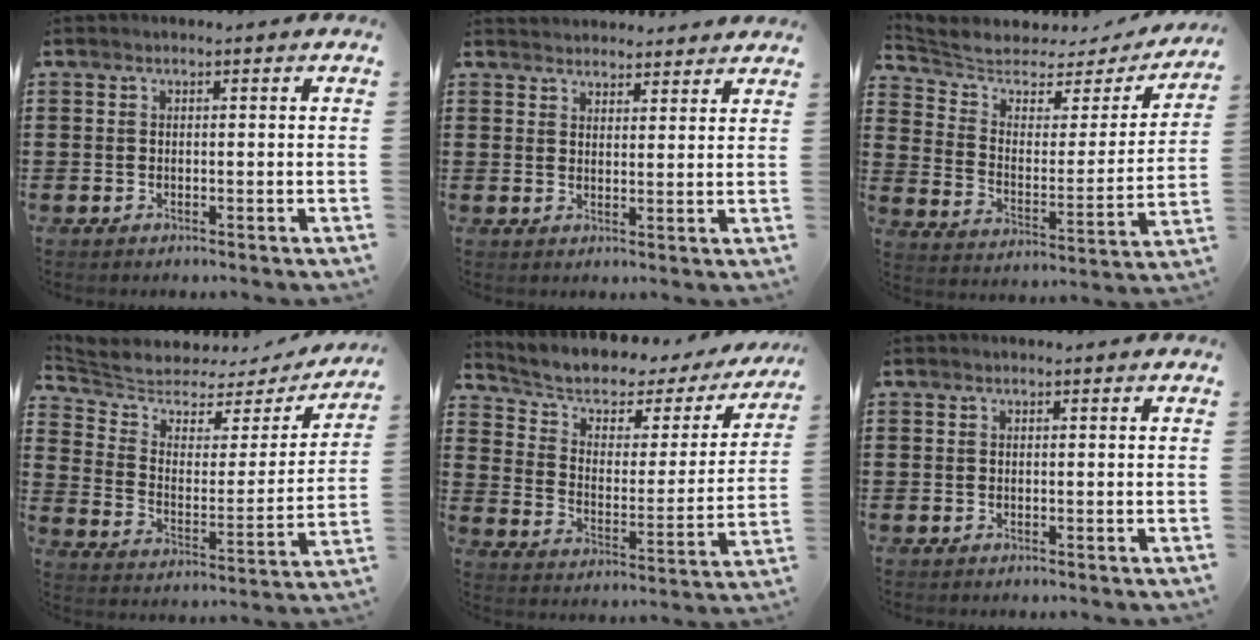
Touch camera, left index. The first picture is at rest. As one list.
[{"total": 2.7, "force": [2.7, 0.3, -0.4], "torque": [-0.001, -0.008, 0.052]}, {"total": 4.7, "force": [4.1, 1.9, 1.5], "torque": [-0.058, -0.032, 0.064]}, {"total": 4.7, "force": [4.3, 1.8, 1.0], "torque": [-0.053, -0.037, 0.067]}, {"total": 4.5, "force": [2.7, 2.6, 2.5], "torque": [-0.069, -0.022, 0.037]}, {"total": 0.0}]